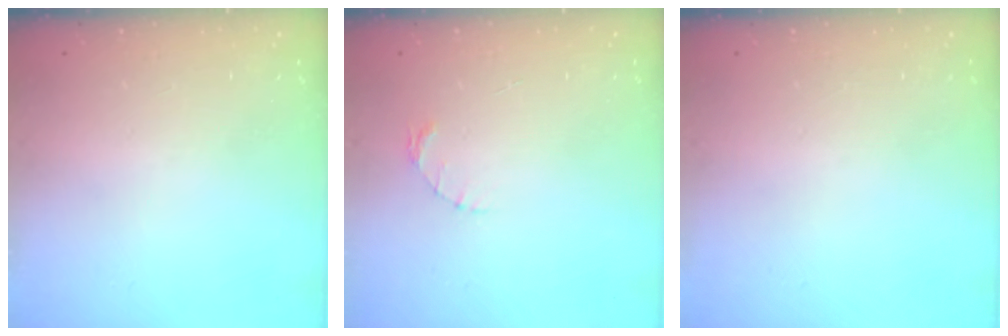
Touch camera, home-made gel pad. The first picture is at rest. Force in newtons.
{"total": 1.6, "press": 1.5, "slide": 0.3}
{"total": 0.0}